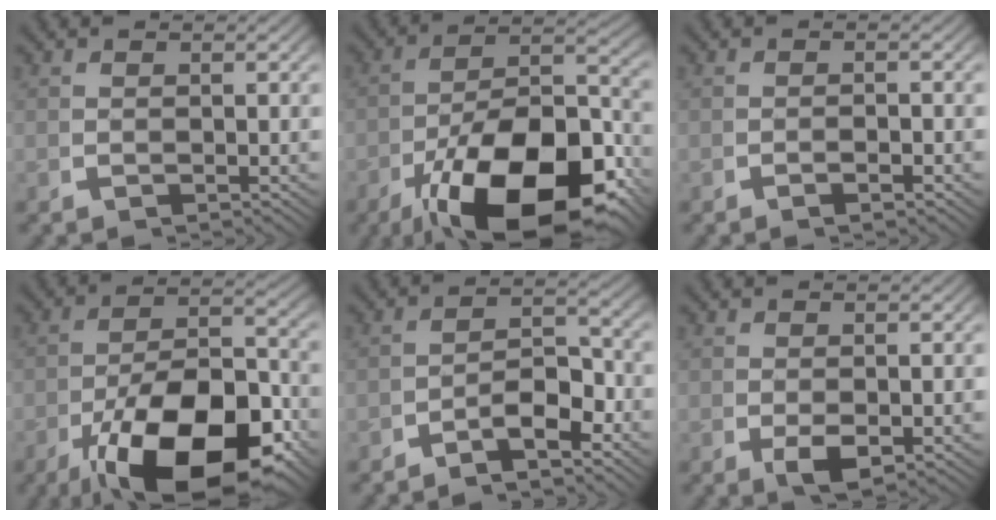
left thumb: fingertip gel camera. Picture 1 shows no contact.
{"total": 18.0, "force": [-6.0, 9.5, 14.1], "torque": [-0.244, -0.067, -0.061]}
{"total": 1.0, "force": [-0.7, 0.3, 0.6], "torque": [-0.008, 0.002, -0.018]}
{"total": 16.2, "force": [-5.3, 8.5, 12.7], "torque": [-0.231, -0.069, -0.051]}
{"total": 4.5, "force": [-2.1, 2.2, 3.3], "torque": [-0.051, -0.011, -0.037]}
{"total": 2.4, "force": [-0.5, 1.5, 1.9], "torque": [-0.042, -0.016, 0.001]}